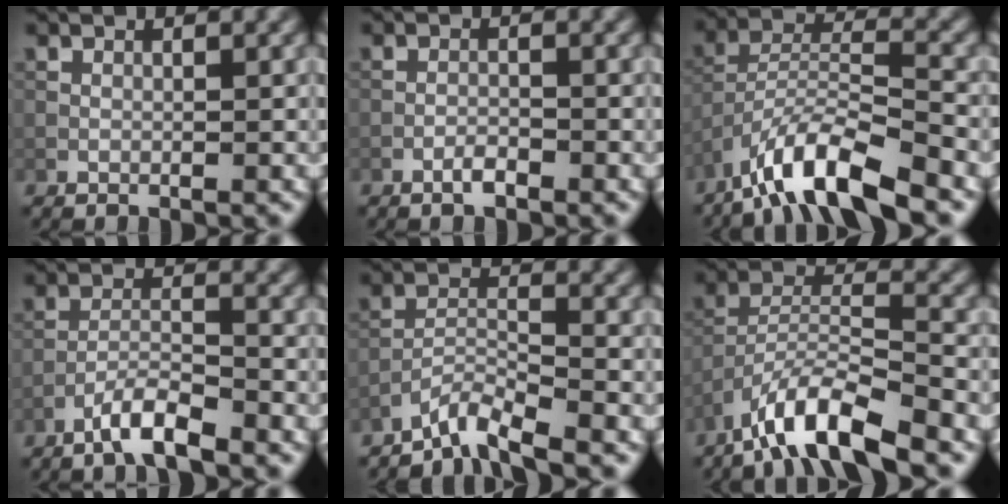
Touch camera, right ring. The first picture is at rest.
{"total": 1.3, "force": [-1.0, 0.3, 0.8], "torque": [-0.015, 0.003, -0.020]}
{"total": 8.7, "force": [-6.6, 2.0, 5.4], "torque": [-0.093, 0.001, -0.128]}
{"total": 3.7, "force": [-2.8, 0.5, 2.3], "torque": [-0.041, 0.009, -0.060]}
{"total": 3.6, "force": [-3.3, 0.1, 1.5], "torque": [-0.025, 0.003, -0.075]}
{"total": 7.8, "force": [-5.9, 1.6, 4.8], "torque": [-0.086, 0.002, -0.114]}